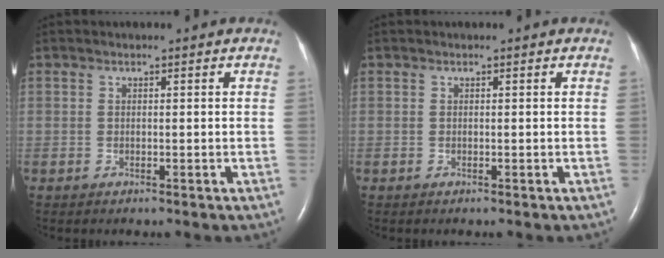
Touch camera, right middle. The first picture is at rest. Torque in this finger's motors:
{"motor_torque": [-0.13, 0.07, -0.06, 0.00]}